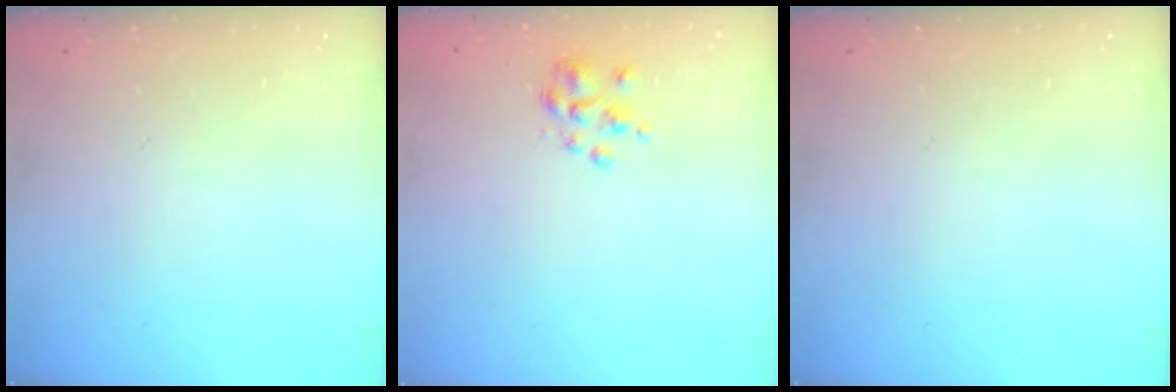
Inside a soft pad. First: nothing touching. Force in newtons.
{"total": 2.6, "press": 2.5, "slide": 0.8}
{"total": 0.0}